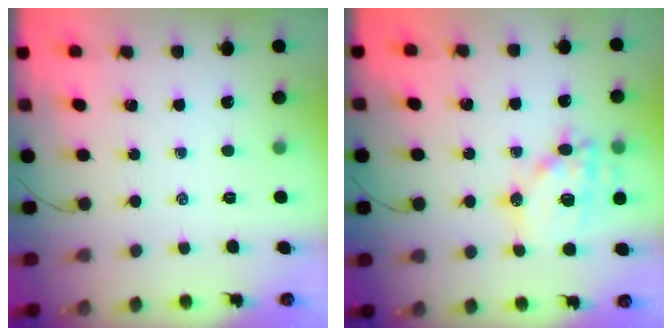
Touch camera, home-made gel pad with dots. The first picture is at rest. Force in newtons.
{"total": 16.1, "press": 15.9, "slide": 3.0}